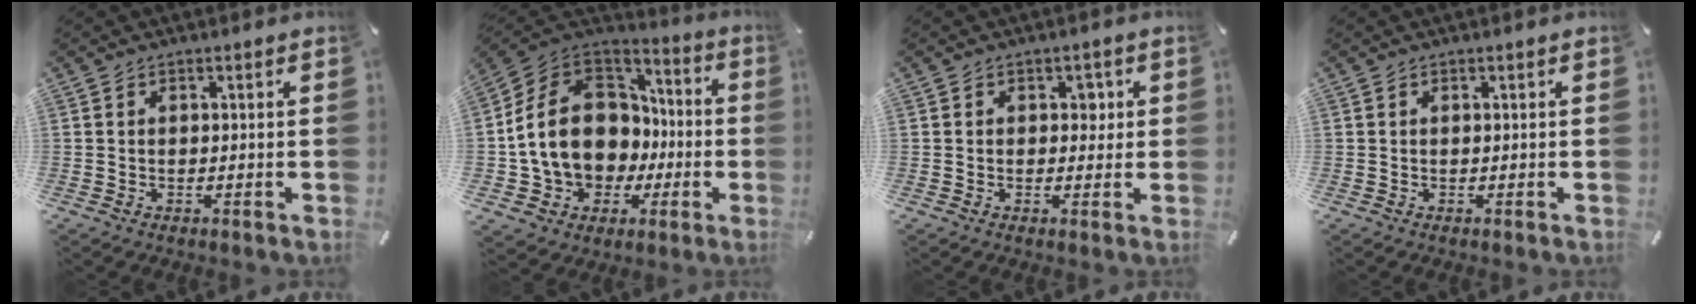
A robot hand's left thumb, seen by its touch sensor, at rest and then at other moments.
{"total": 16.6, "force": [-1.0, 14.6, 7.9], "torque": [-0.168, -0.001, -0.008]}
{"total": 3.1, "force": [0.5, 2.3, 2.1], "torque": [-0.011, -0.005, -0.003]}
{"total": 0.0}